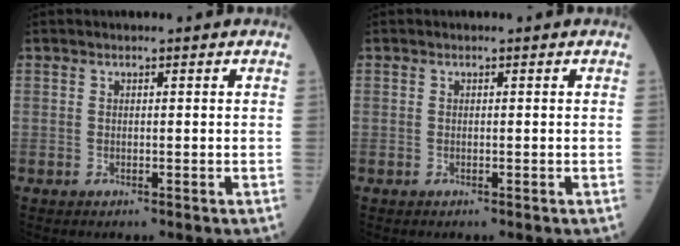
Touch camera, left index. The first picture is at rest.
{"total": 0.0}